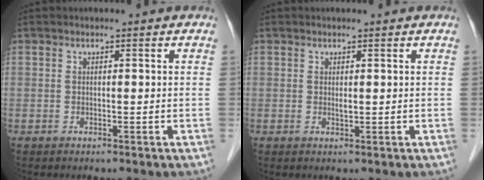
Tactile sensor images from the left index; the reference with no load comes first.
{"total": 0.8, "force": [0.3, 0.2, 0.6], "torque": [-0.012, -0.001, 0.006]}